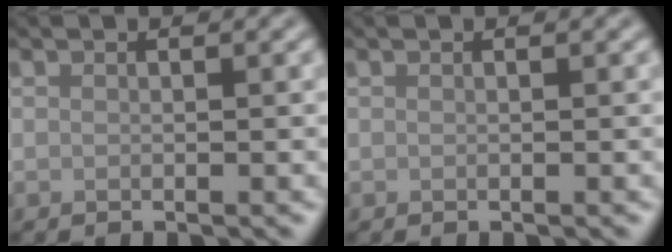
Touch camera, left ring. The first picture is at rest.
{"total": 0.0}